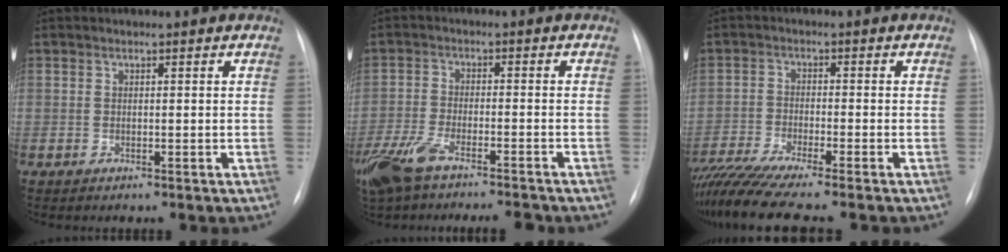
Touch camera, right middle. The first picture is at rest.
{"total": 13.2, "force": [-10.4, 3.1, 7.6], "torque": [-0.154, -0.014, -0.172]}
{"total": 12.0, "force": [-10.2, -0.6, 6.3], "torque": [-0.112, -0.023, -0.174]}